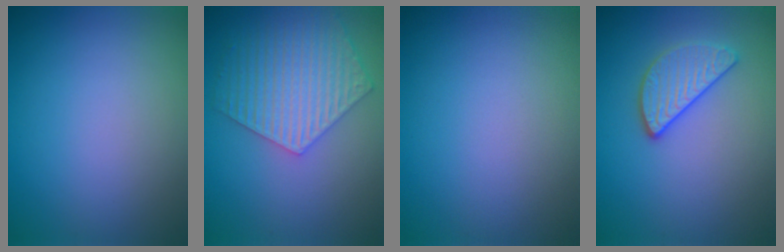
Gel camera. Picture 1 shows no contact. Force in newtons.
{"total": 5.9, "press": 4.6, "slide": 3.6}
{"total": 0.0}
{"total": 2.8, "press": 2.6, "slide": 0.9}